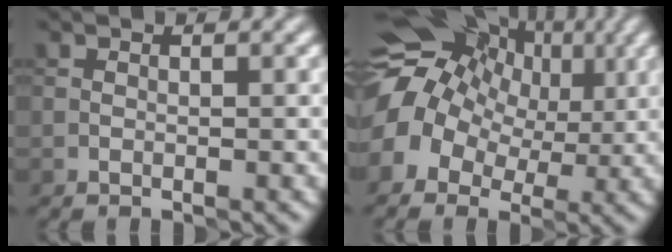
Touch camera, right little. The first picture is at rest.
{"total": 13.3, "force": [2.2, 10.5, 7.9], "torque": [-0.132, 0.016, 0.016]}